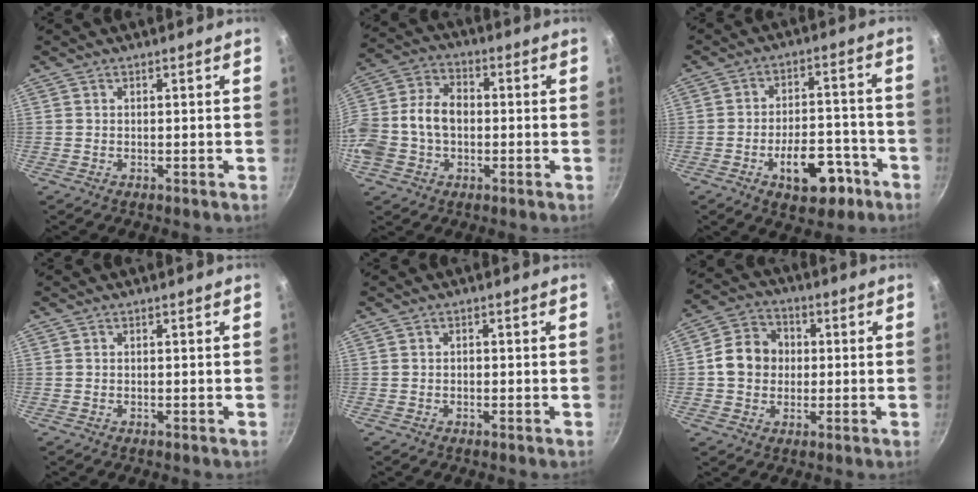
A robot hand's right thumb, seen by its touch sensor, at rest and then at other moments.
{"total": 14.2, "force": [-1.4, 10.2, 9.7], "torque": [-0.187, 0.038, -0.035]}
{"total": 12.1, "force": [-5.7, 6.5, 8.4], "torque": [-0.090, 0.045, -0.072]}
{"total": 0.0}
{"total": 0.7, "force": [-0.2, 0.6, 0.3], "torque": [-0.005, 0.004, -0.003]}
{"total": 9.6, "force": [0.3, 8.3, 5.0], "torque": [-0.059, 0.017, -0.010]}